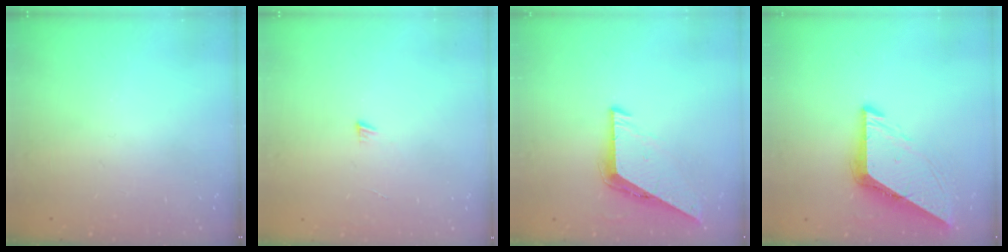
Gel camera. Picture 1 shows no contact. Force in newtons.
{"total": 3.0, "press": 3.0, "slide": 0.3}
{"total": 8.4, "press": 8.4, "slide": 0.9}
{"total": 8.1, "press": 8.0, "slide": 1.1}